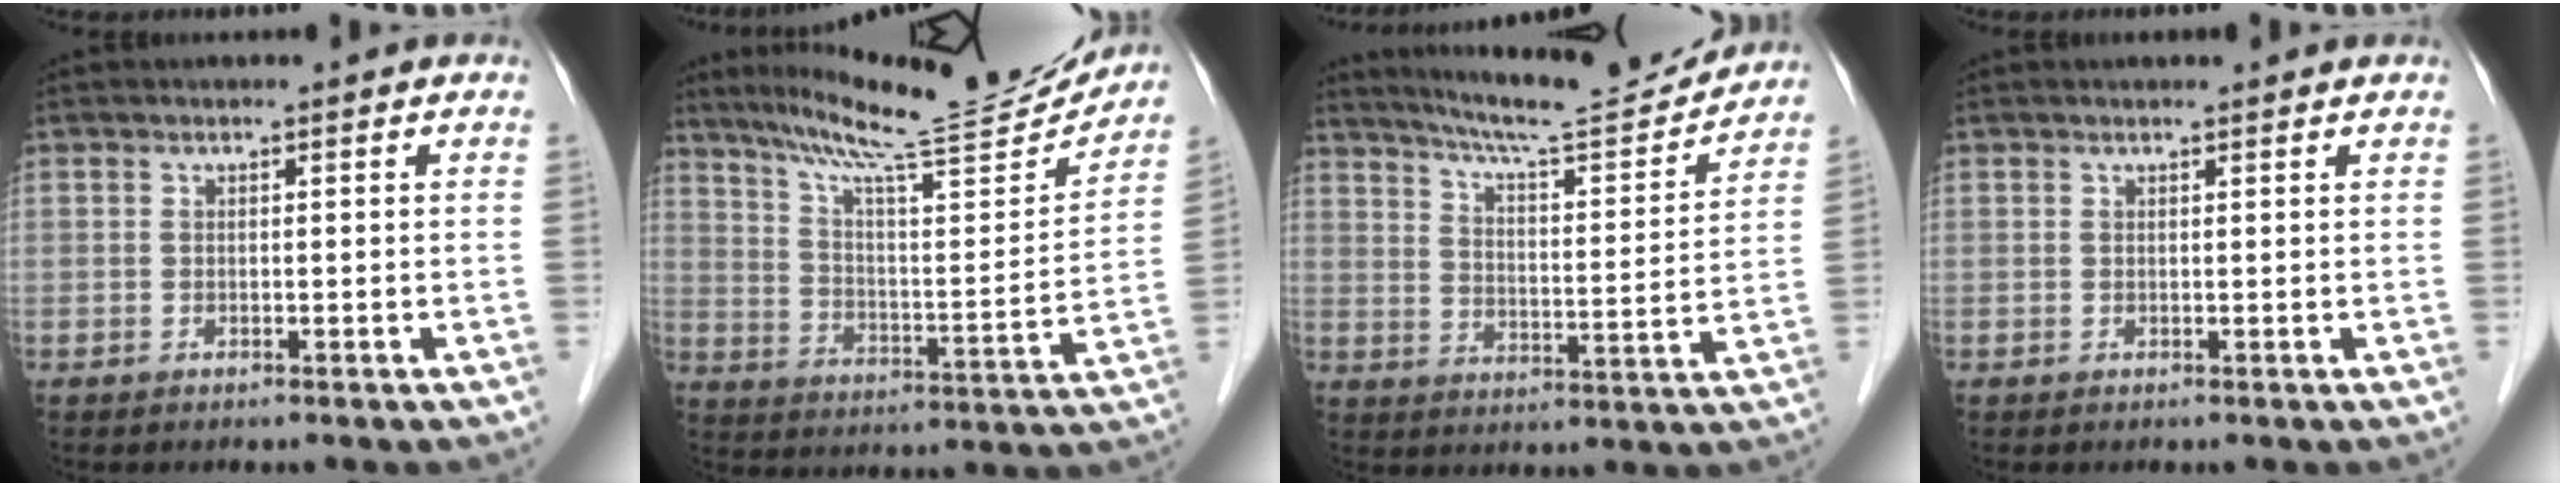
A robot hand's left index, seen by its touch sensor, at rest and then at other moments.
{"total": 20.7, "force": [18.7, 0.9, 8.7], "torque": [-0.147, -0.032, 0.278]}
{"total": 15.6, "force": [14.8, 0.4, 5.0], "torque": [-0.089, -0.015, 0.218]}
{"total": 2.3, "force": [2.3, 0.2, 0.5], "torque": [-0.010, 0.013, 0.026]}